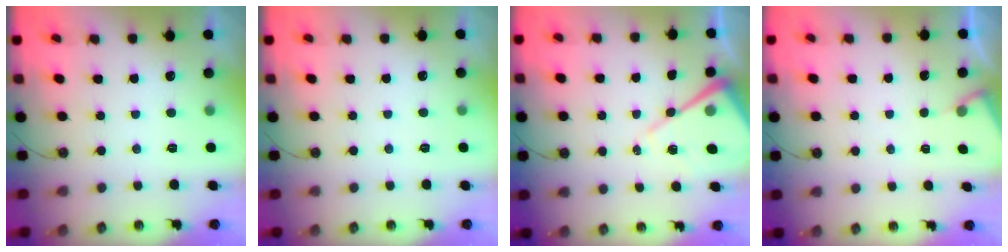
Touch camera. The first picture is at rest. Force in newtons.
{"total": 2.8, "press": 2.8, "slide": 0.5}
{"total": 11.9, "press": 11.9, "slide": 1.1}
{"total": 2.8, "press": 2.7, "slide": 0.4}